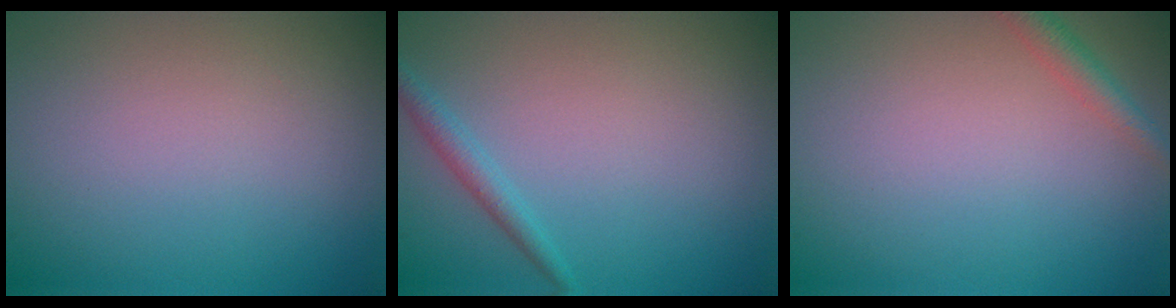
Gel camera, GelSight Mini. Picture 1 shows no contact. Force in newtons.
{"total": 1.5, "press": 1.5, "slide": 0.0}
{"total": 1.8, "press": 1.8, "slide": 0.1}